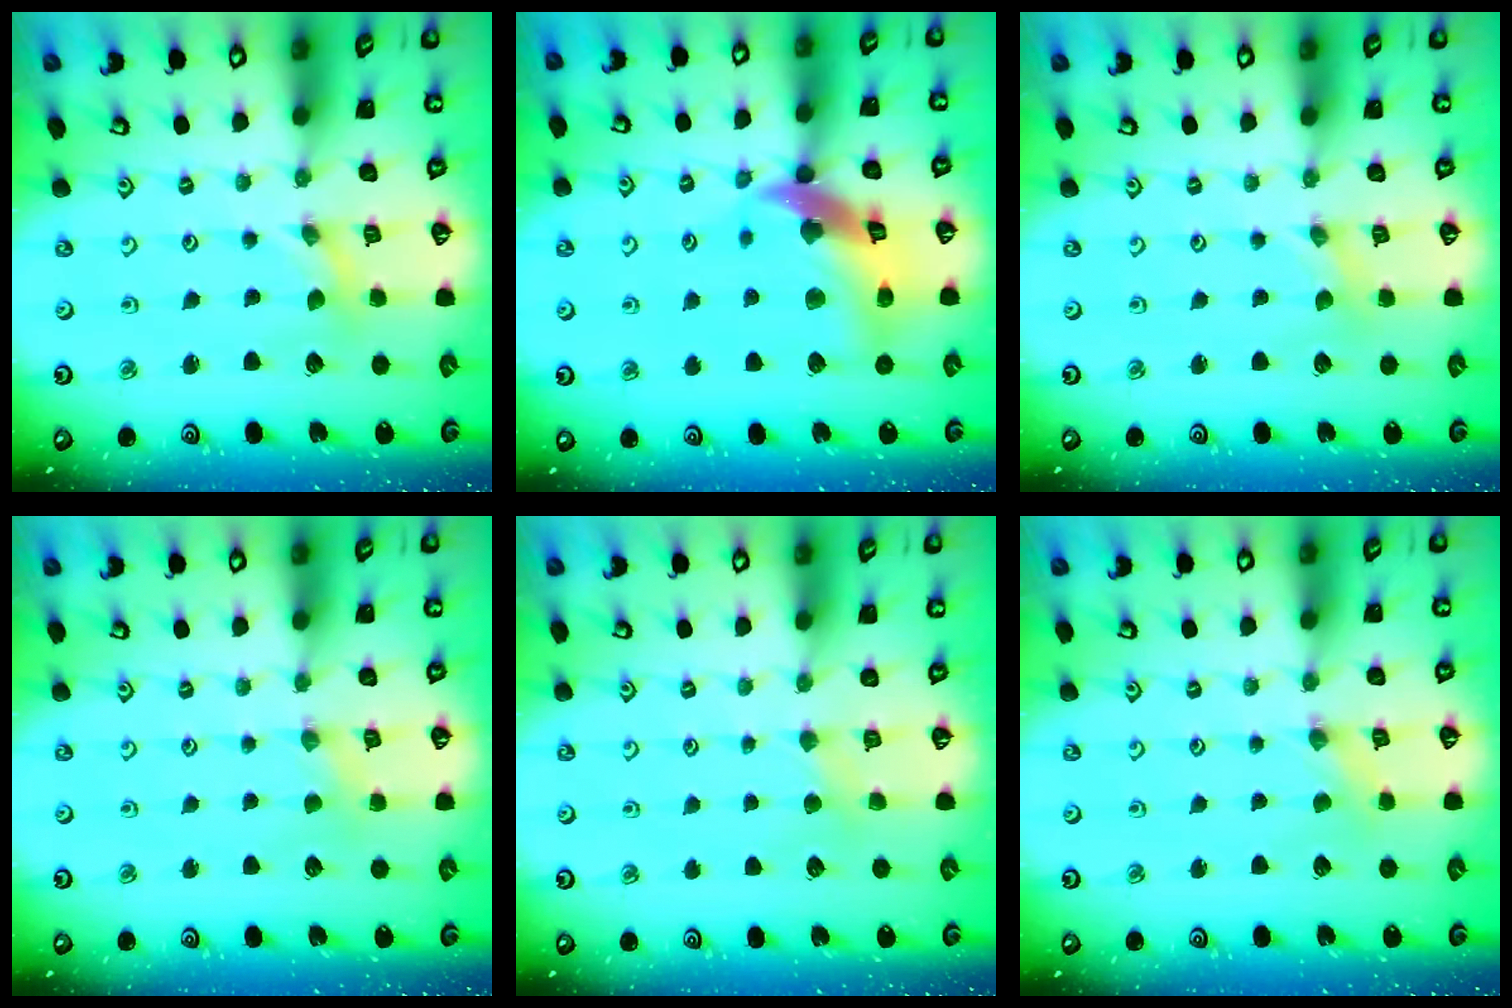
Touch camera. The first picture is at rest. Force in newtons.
{"total": 16.2, "press": 16.1, "slide": 2.2}
{"total": 0.0}
{"total": 1.6, "press": 1.6, "slide": 0.3}
{"total": 2.8, "press": 2.8, "slide": 0.5}
{"total": 0.0}